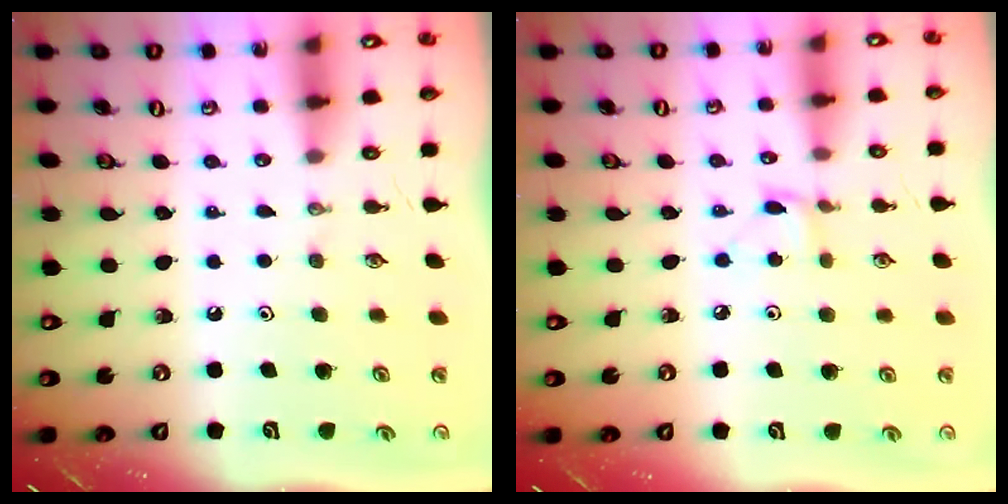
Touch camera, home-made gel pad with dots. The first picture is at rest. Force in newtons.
{"total": 2.8, "press": 2.8, "slide": 0.3}